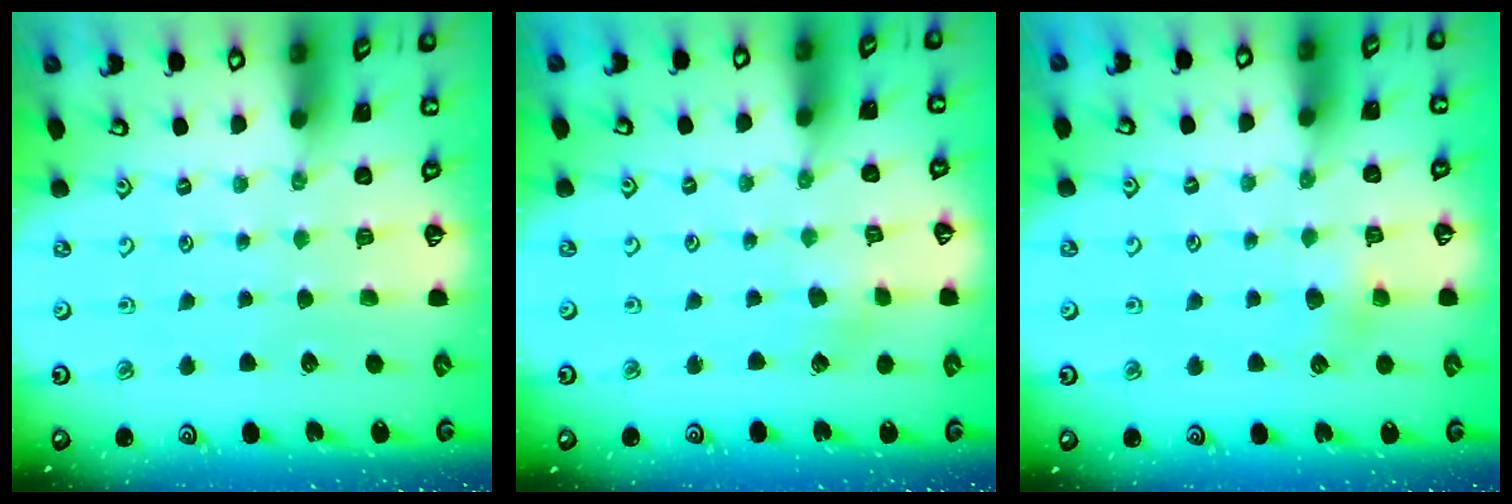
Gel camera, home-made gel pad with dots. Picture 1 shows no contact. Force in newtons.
{"total": 1.5, "press": 1.5, "slide": 0.2}
{"total": 4.5, "press": 4.3, "slide": 1.2}